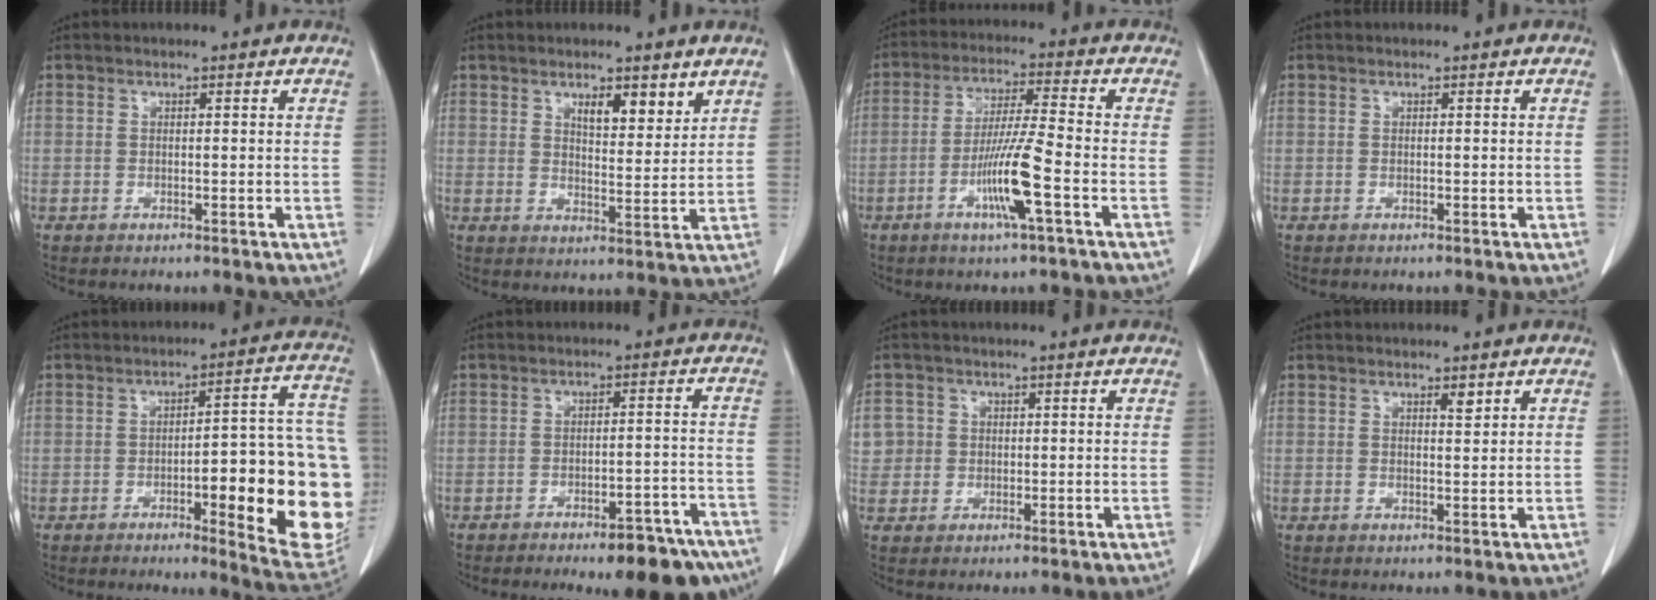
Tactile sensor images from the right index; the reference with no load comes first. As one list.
[{"total": 5.1, "force": [3.4, 1.7, 3.4], "torque": [-0.054, -0.007, 0.055]}, {"total": 9.4, "force": [-3.4, -0.5, 8.7], "torque": [-0.168, -0.011, -0.067]}, {"total": 0.0}, {"total": 21.6, "force": [-4.1, 3.8, 20.9], "torque": [-0.167, 0.025, -0.036]}, {"total": 12.6, "force": [-9.6, 3.2, 7.5], "torque": [-0.052, 0.024, -0.124]}, {"total": 4.2, "force": [0.7, 4.1, 0.3], "torque": [0.006, 0.010, 0.016]}, {"total": 1.2, "force": [0.8, 0.3, 0.8], "torque": [-0.017, -0.006, 0.013]}]